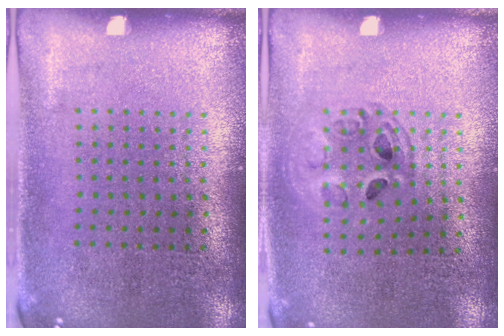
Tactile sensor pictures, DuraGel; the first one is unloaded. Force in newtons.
{"total": 1.3, "press": 1.2, "slide": 0.2}